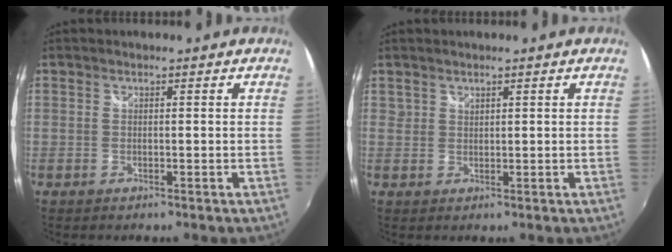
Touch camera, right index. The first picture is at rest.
{"total": 1.2, "force": [1.0, 0.5, 0.1], "torque": [0.002, 0.002, 0.020]}